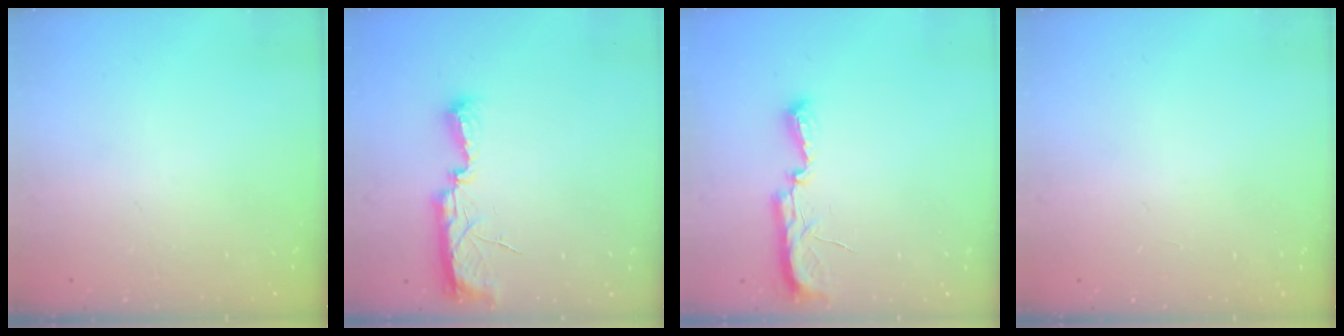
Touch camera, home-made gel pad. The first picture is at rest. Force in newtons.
{"total": 10.0, "press": 8.9, "slide": 4.5}
{"total": 9.4, "press": 8.3, "slide": 4.5}
{"total": 0.9, "press": 0.9, "slide": 0.0}